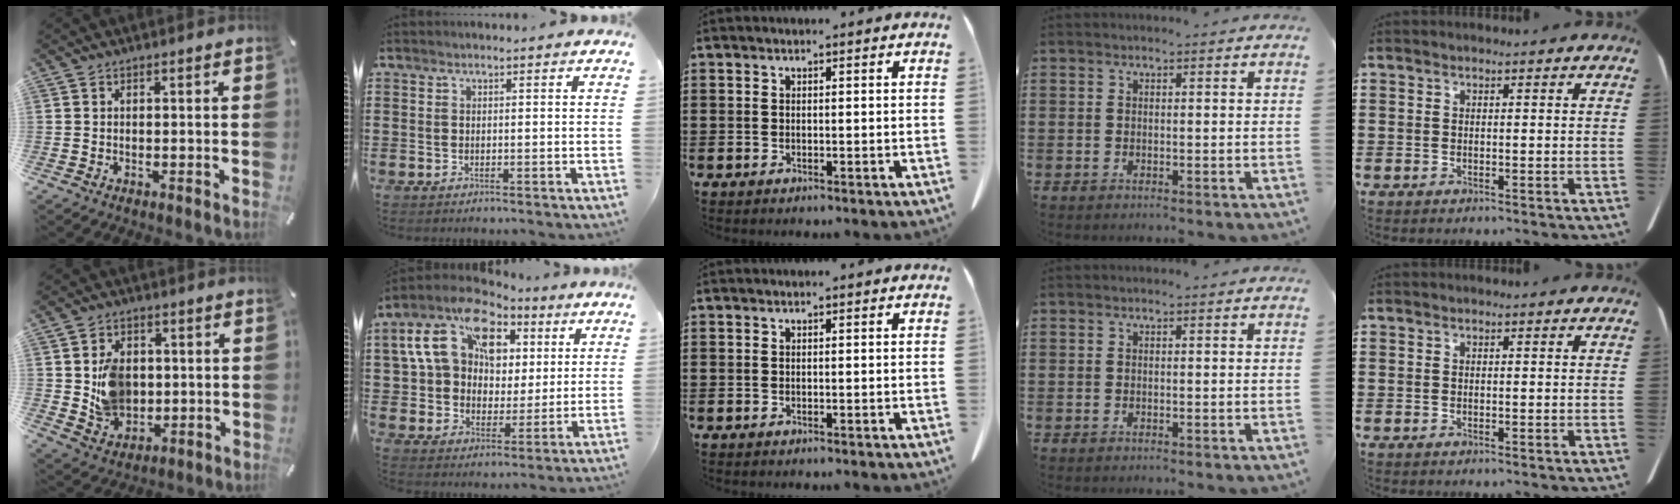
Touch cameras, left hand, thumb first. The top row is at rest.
{"thumb": {"total": 10.3, "force": [0.7, 8.7, 5.5], "torque": [-0.094, 0.011, 0.018]}, "index": {"total": 13.7, "force": [6.0, 10.0, 7.2], "torque": [-0.193, -0.005, 0.109]}}